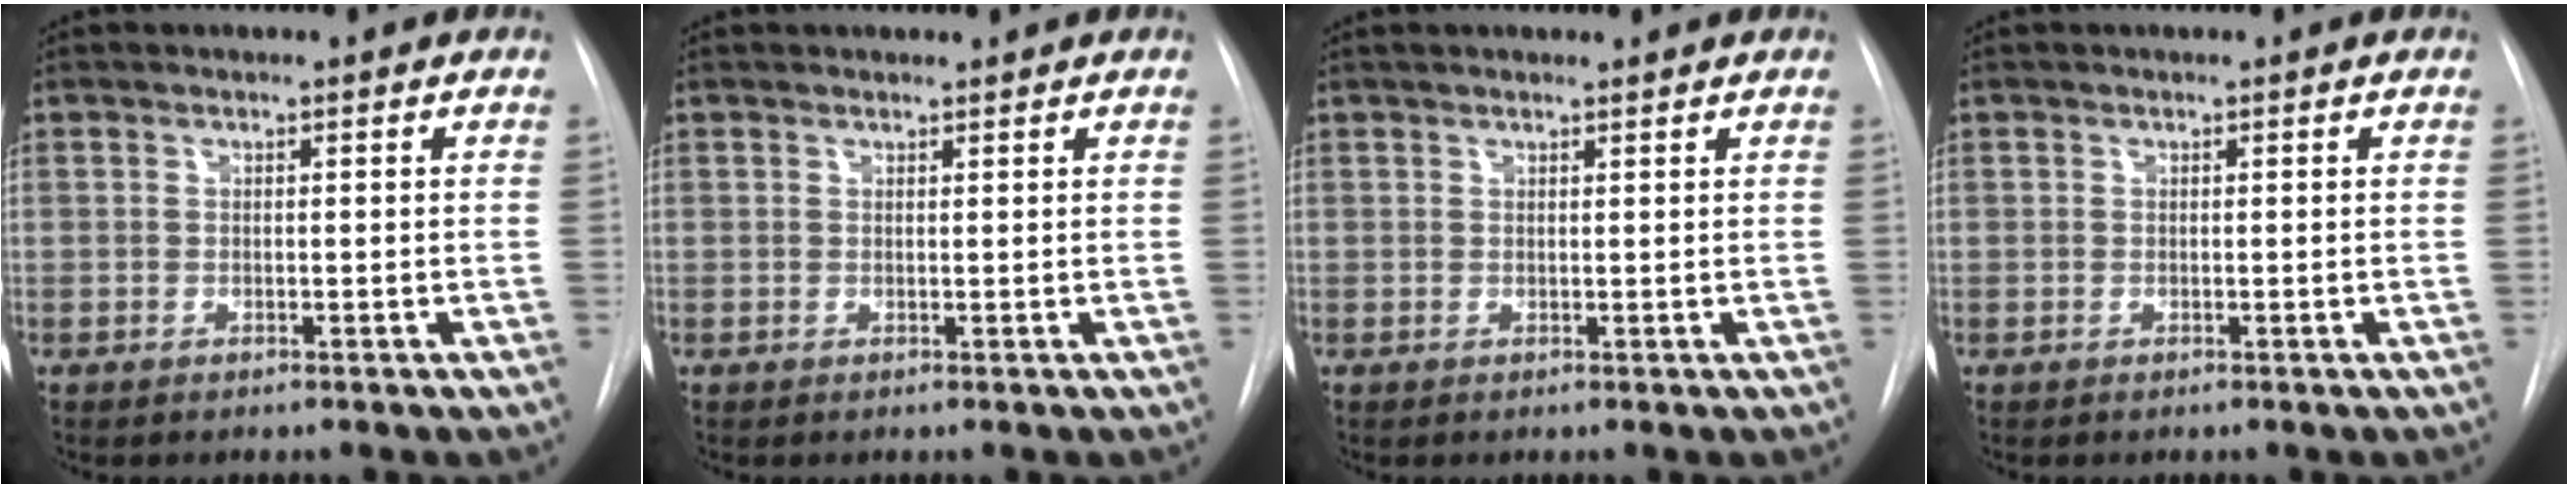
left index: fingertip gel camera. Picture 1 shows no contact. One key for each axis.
{"total": 1.4, "fx": 1.4, "fy": 0.3, "fz": 0.1, "tx": -0.005, "ty": 0.011, "tz": 0.020}
{"total": 4.0, "fx": 3.7, "fy": 0.5, "fz": 1.5, "tx": -0.018, "ty": 0.024, "tz": 0.045}
{"total": 0.0}